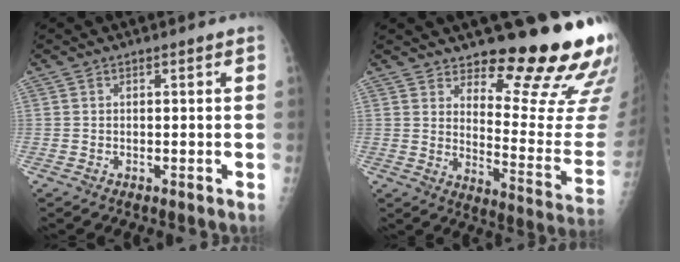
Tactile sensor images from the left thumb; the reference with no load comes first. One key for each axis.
{"total": 17.9, "fx": 14.4, "fy": 3.7, "fz": 10.1, "tx": -0.096, "ty": -0.155, "tz": 0.193}